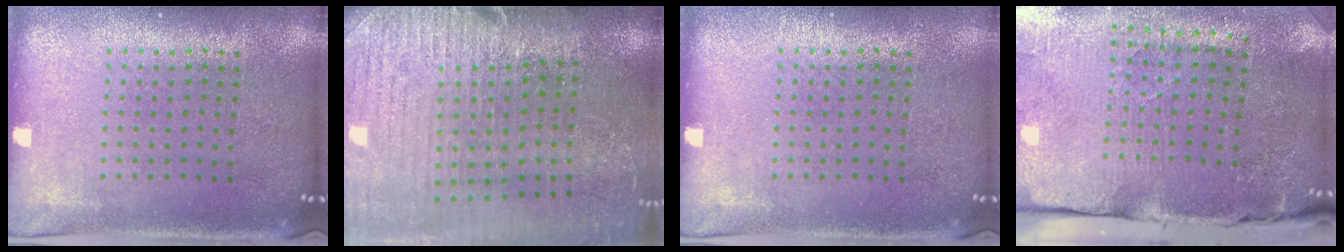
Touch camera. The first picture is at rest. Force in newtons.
{"total": 3.9, "press": 3.4, "slide": 1.9}
{"total": 0.0}
{"total": 4.7, "press": 3.9, "slide": 2.6}